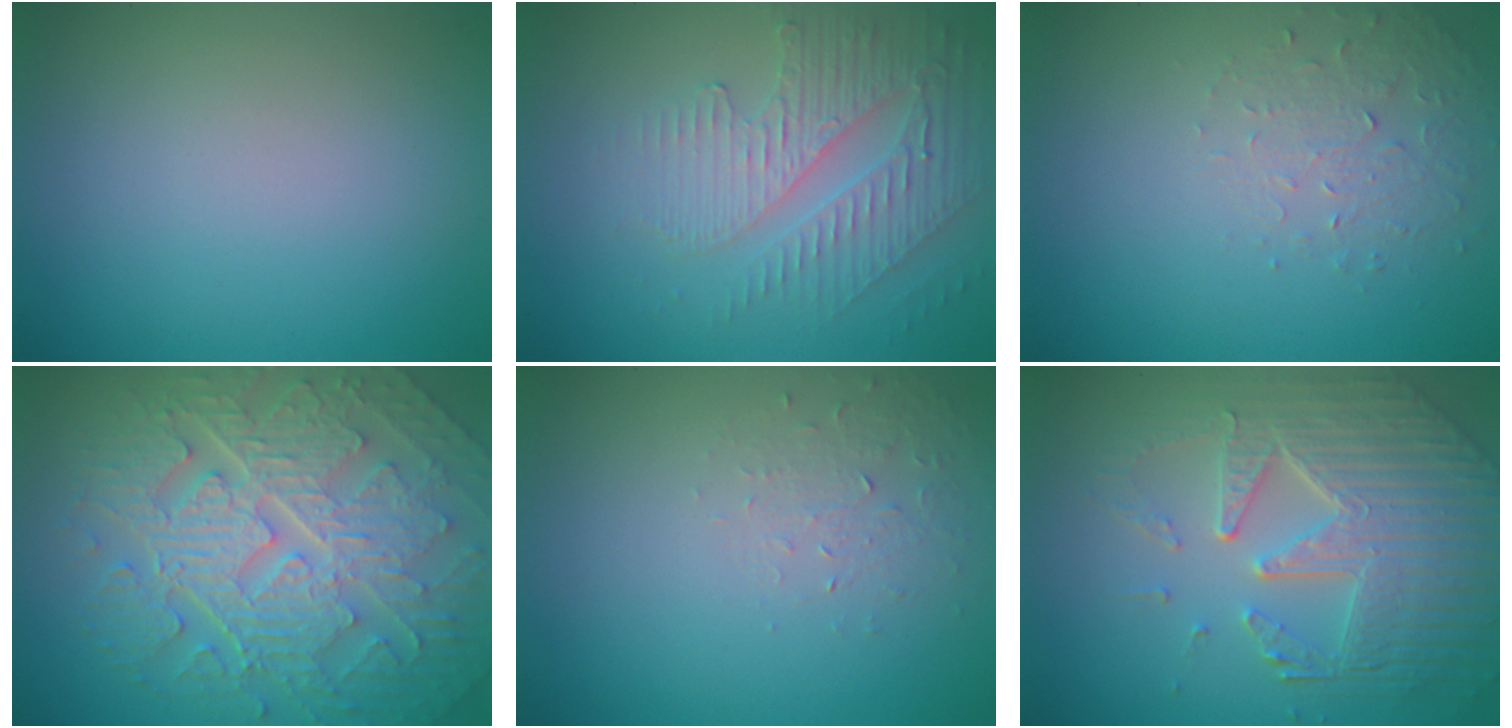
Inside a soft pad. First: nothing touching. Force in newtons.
{"total": 3.9, "press": 3.5, "slide": 1.7}
{"total": 1.6, "press": 0.9, "slide": 1.3}
{"total": 10.1, "press": 6.7, "slide": 7.5}
{"total": 1.3, "press": 0.6, "slide": 1.2}
{"total": 7.6, "press": 5.5, "slide": 5.2}